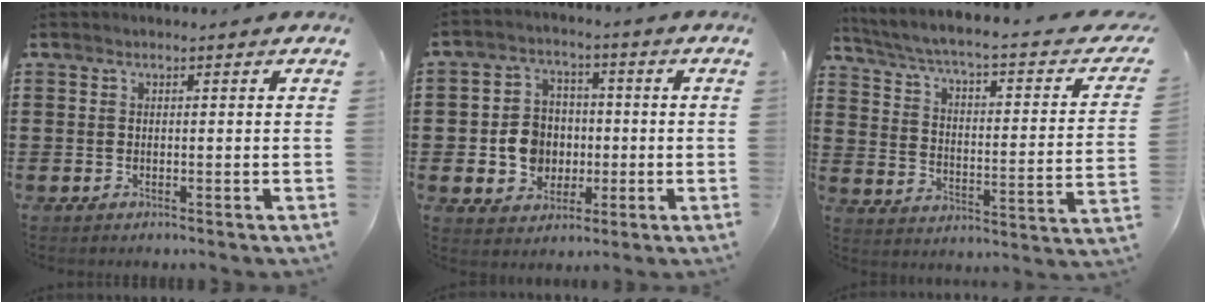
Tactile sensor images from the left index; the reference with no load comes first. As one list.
[{"total": 7.4, "force": [-0.7, 6.7, 3.0], "torque": [-0.082, 0.015, -0.013]}, {"total": 3.8, "force": [2.0, 0.1, 3.2], "torque": [-0.074, -0.029, 0.022]}]